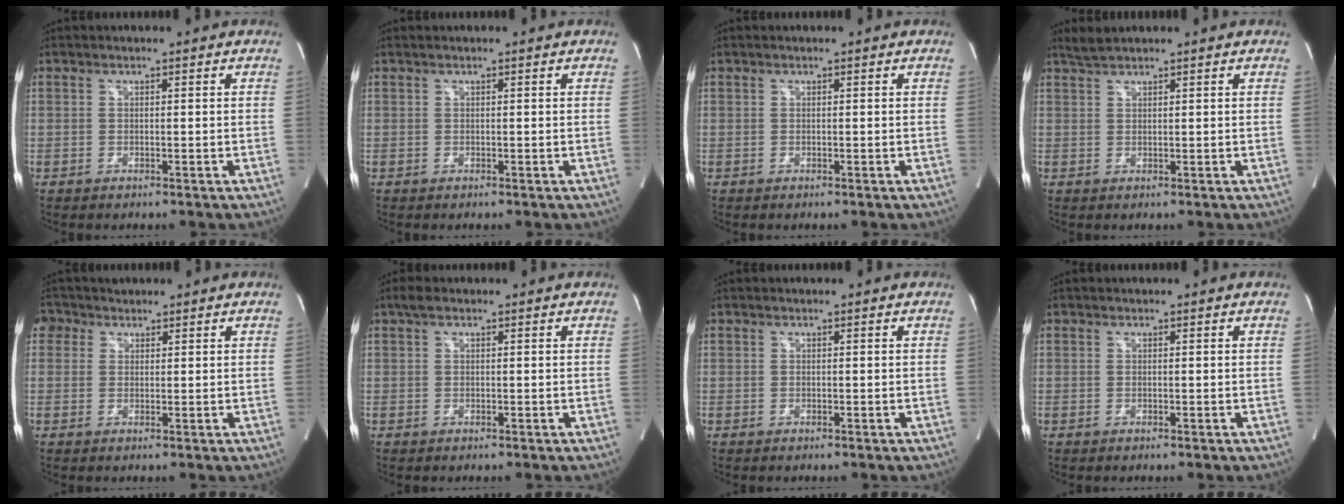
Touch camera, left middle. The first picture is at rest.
{"total": 0.0}
{"total": 0.0}
{"total": 2.1, "force": [1.9, -0.1, 0.7], "torque": [-0.020, 0.010, 0.041]}
{"total": 3.0, "force": [1.7, 2.4, 0.2], "torque": [-0.003, 0.017, 0.027]}
{"total": 1.6, "force": [1.0, 0.7, 1.0], "torque": [-0.025, 0.019, 0.018]}
{"total": 0.0}
{"total": 0.0}